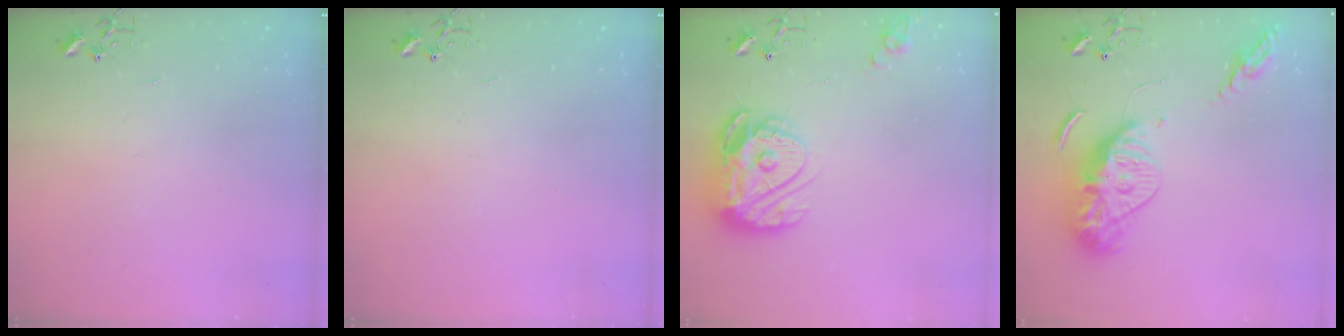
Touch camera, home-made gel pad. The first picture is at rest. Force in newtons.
{"total": 0.0}
{"total": 17.5, "press": 17.4, "slide": 1.8}
{"total": 14.4, "press": 14.3, "slide": 1.3}